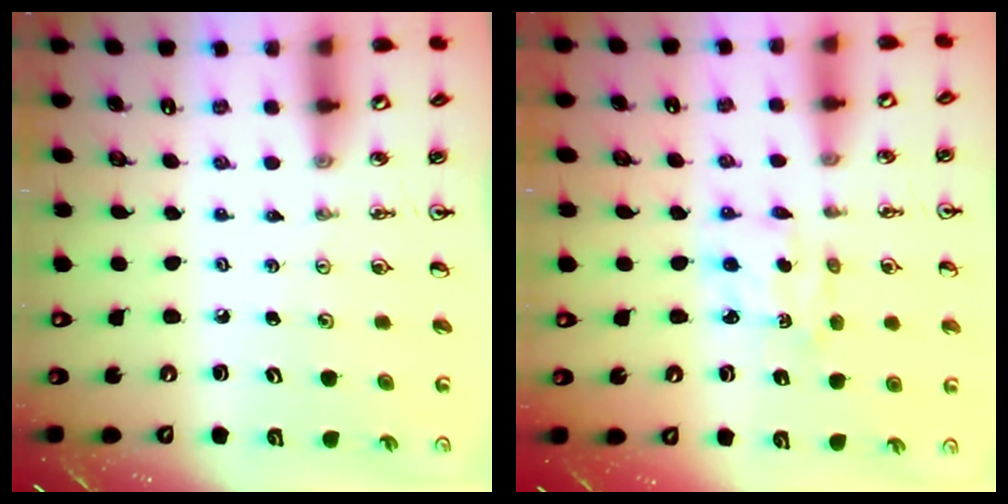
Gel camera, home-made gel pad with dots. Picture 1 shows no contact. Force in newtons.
{"total": 2.5, "press": 2.5, "slide": 0.3}